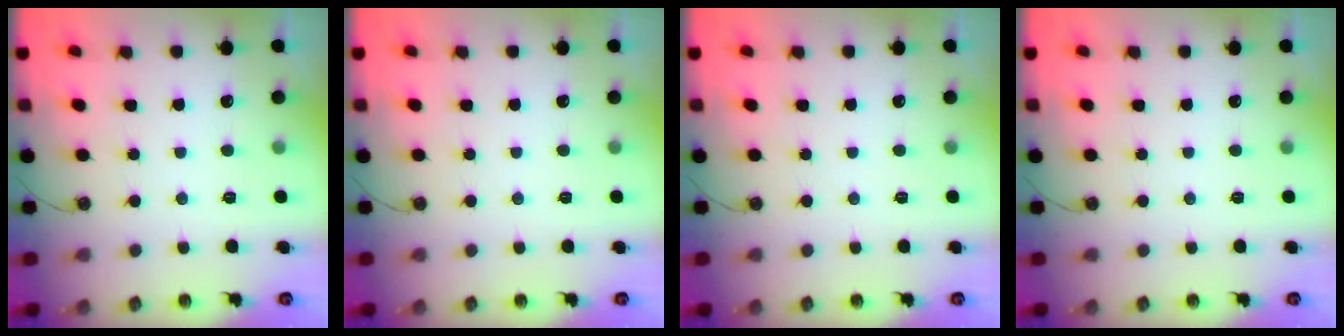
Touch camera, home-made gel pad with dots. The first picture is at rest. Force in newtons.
{"total": 0.0}
{"total": 0.0}
{"total": 0.0}